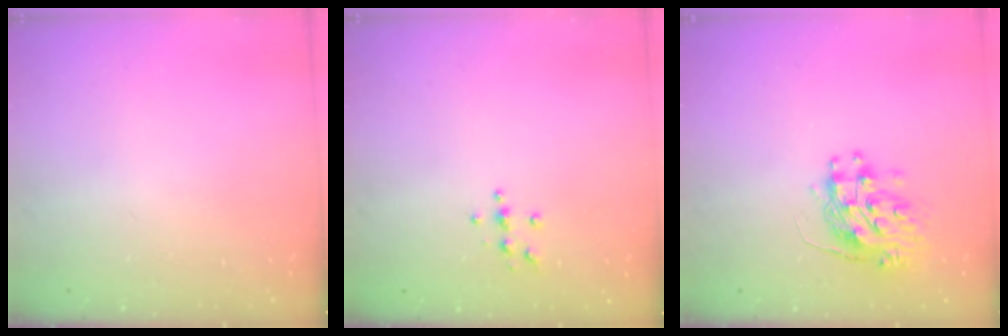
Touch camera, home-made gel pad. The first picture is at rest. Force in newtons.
{"total": 3.7, "press": 3.7, "slide": 0.4}
{"total": 10.7, "press": 10.6, "slide": 1.2}